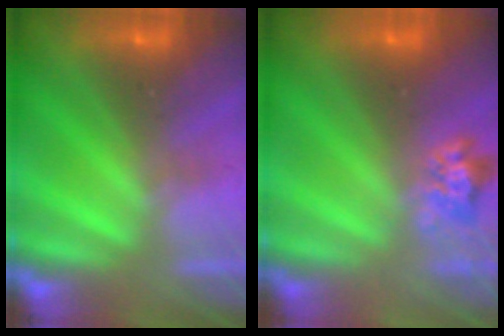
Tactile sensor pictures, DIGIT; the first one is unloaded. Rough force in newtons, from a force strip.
{"total": 2.4}